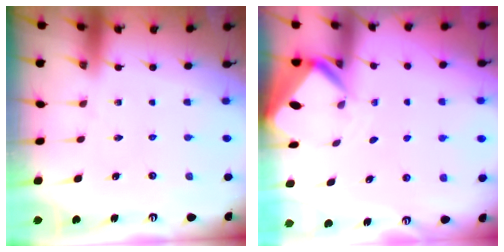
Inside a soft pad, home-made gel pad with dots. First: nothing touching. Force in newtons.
{"total": 3.2, "press": 3.2, "slide": 0.2}